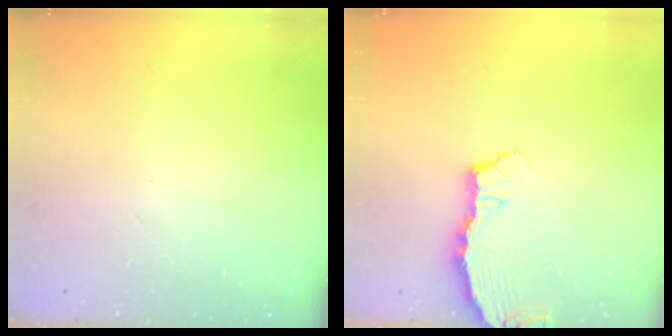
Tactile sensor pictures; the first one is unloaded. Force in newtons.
{"total": 4.7, "press": 4.7, "slide": 0.1}